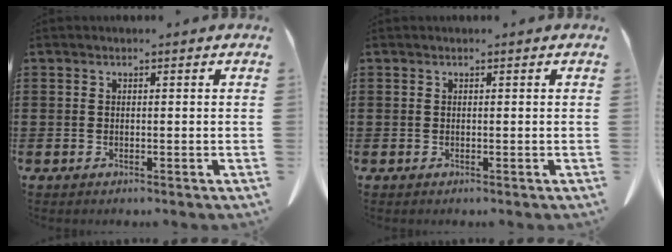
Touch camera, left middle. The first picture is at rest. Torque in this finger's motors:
{"motor_torque": [-0.70, 0.87, -0.03, -0.01]}